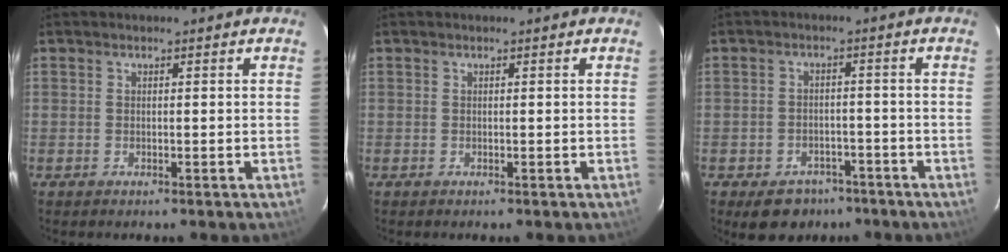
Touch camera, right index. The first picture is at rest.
{"total": 0.0}
{"total": 7.7, "force": [-5.3, 5.1, 2.2], "torque": [-0.049, 0.015, -0.061]}